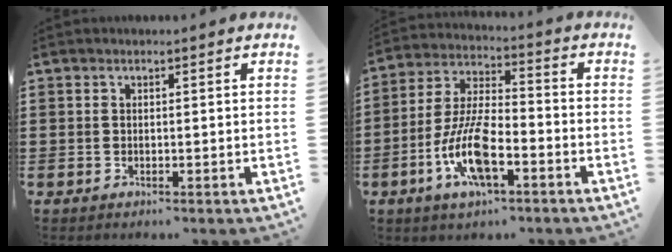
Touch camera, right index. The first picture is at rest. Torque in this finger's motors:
{"motor_torque": [2.14, 0.00, 1.05, 0.21]}